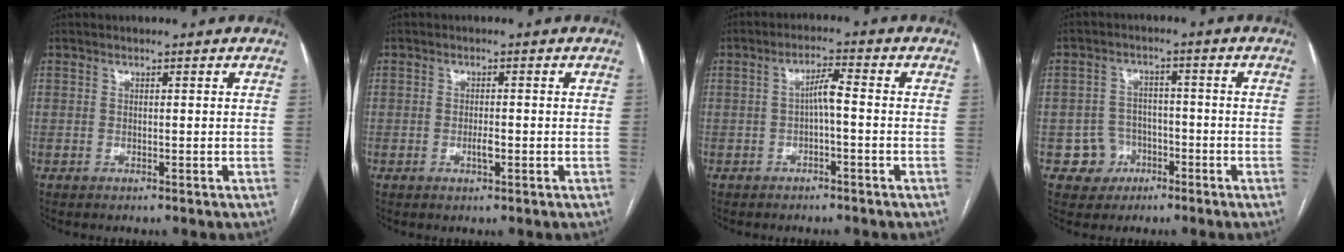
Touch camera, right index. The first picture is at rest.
{"total": 3.7, "force": [-1.3, 0.6, 3.3], "torque": [-0.063, -0.001, -0.023]}
{"total": 3.3, "force": [-0.6, 0.4, 3.2], "torque": [-0.055, 0.015, -0.008]}
{"total": 5.0, "force": [-2.2, 4.5, 0.2], "torque": [0.006, 0.015, -0.032]}